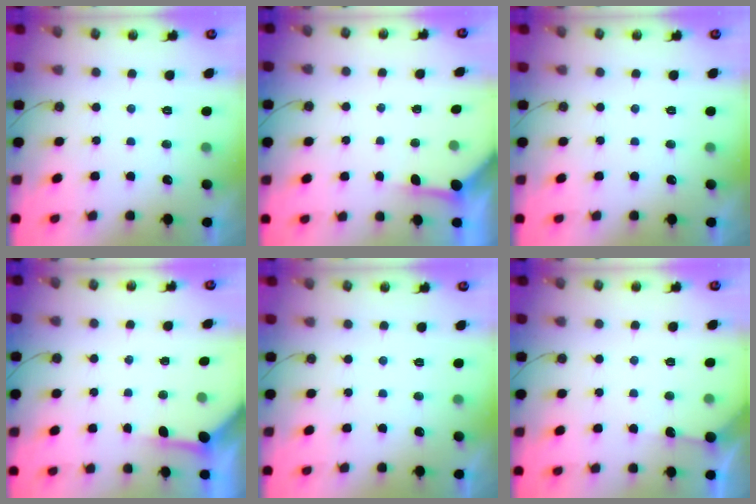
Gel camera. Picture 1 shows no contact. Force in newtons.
{"total": 3.8, "press": 3.8, "slide": 0.5}
{"total": 0.0}
{"total": 3.8, "press": 3.8, "slide": 0.4}
{"total": 0.0}
{"total": 4.0, "press": 4.0, "slide": 0.4}